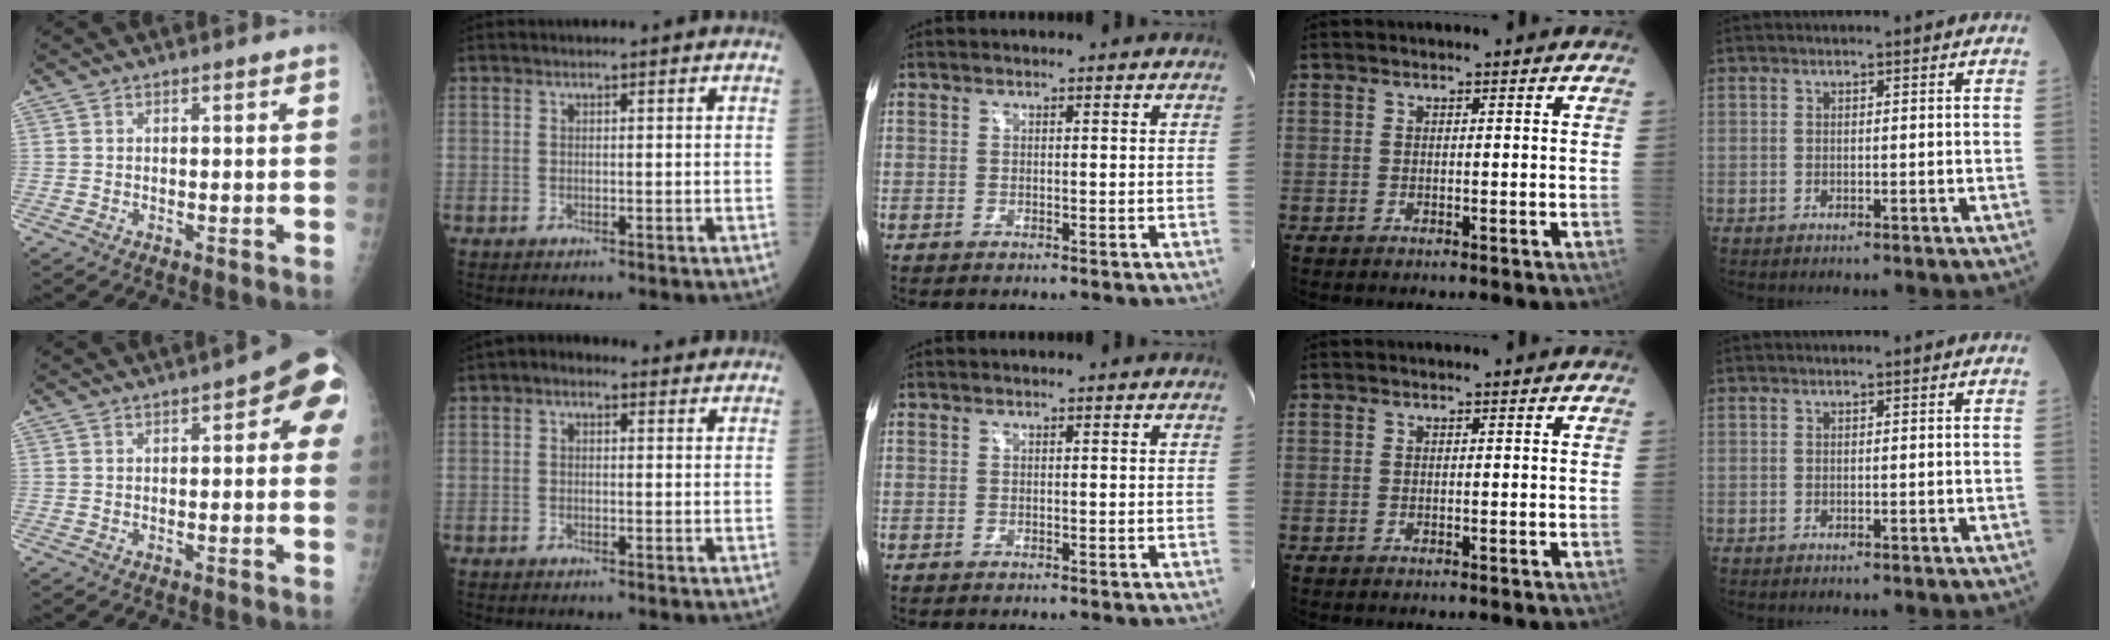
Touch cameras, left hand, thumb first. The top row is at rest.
{"thumb": {"total": 7.3, "force": [2.0, 2.8, 6.4], "torque": [-0.053, 0.013, 0.011]}, "index": {"total": 3.0, "force": [1.7, 1.8, 1.7], "torque": [-0.031, 0.026, 0.022]}}